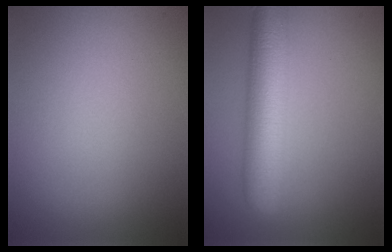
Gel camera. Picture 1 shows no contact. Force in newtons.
{"total": 7.6, "press": 7.6, "slide": 0.4}